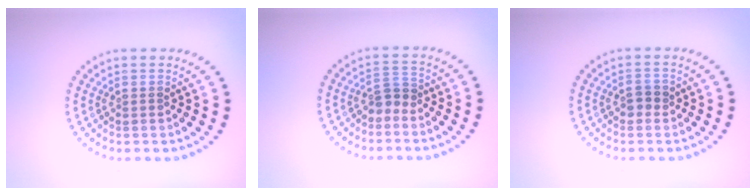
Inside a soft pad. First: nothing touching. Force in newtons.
{"total": 1.6, "press": 1.3, "slide": 0.9}
{"total": 1.1, "press": 1.1, "slide": 0.3}